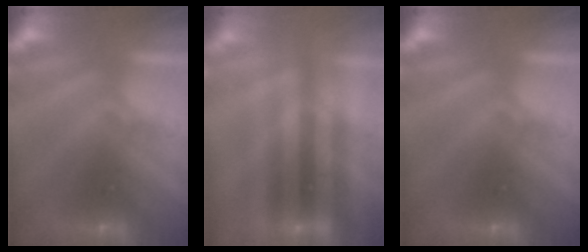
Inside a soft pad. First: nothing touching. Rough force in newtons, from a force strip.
{"total": 2.1}
{"total": 0.0}